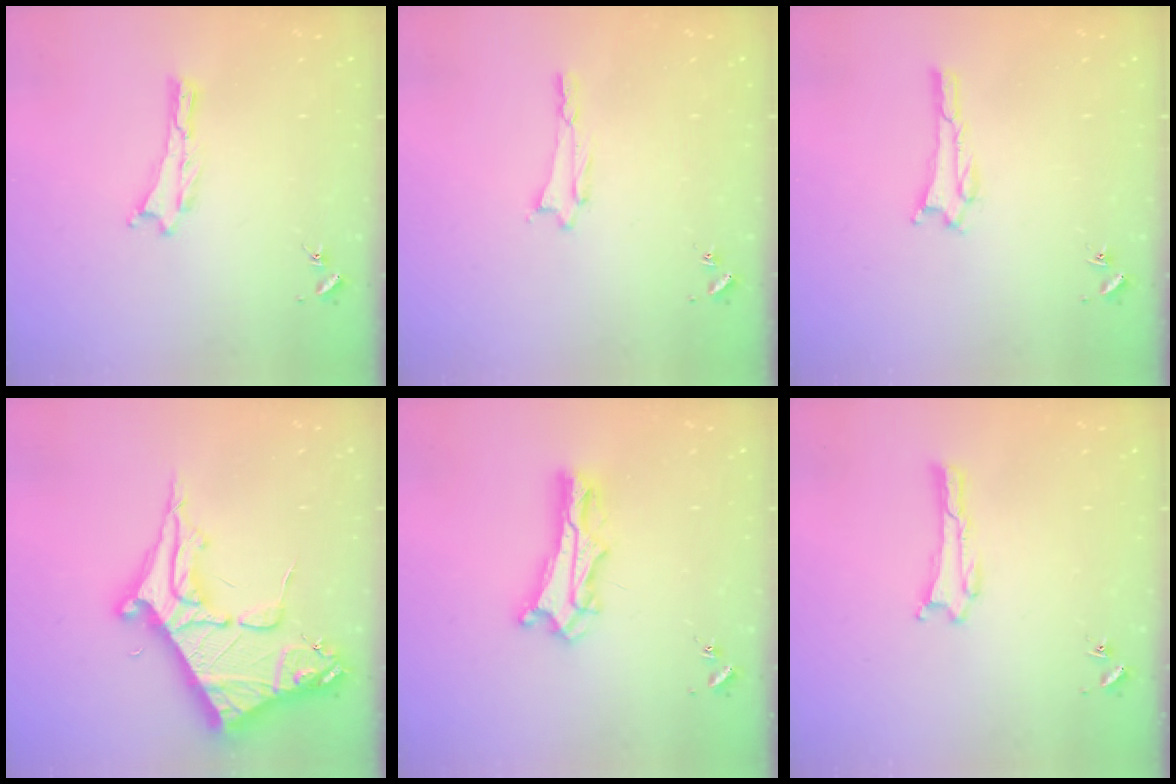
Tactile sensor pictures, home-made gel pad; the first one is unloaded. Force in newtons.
{"total": 0.7, "press": 0.7, "slide": 0.1}
{"total": 1.5, "press": 1.5, "slide": 0.2}
{"total": 10.6, "press": 10.6, "slide": 1.2}
{"total": 6.8, "press": 6.8, "slide": 0.6}
{"total": 0.0}